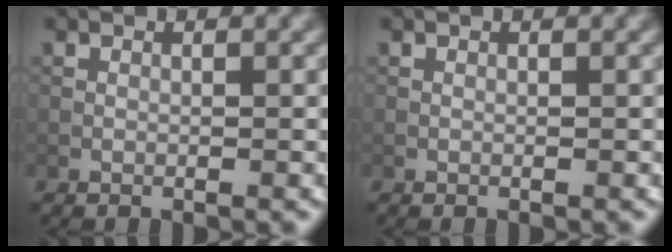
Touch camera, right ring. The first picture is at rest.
{"total": 0.0}